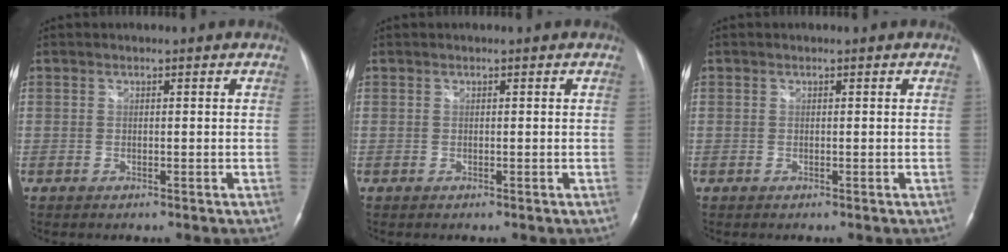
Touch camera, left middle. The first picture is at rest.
{"total": 0.0}
{"total": 0.0}